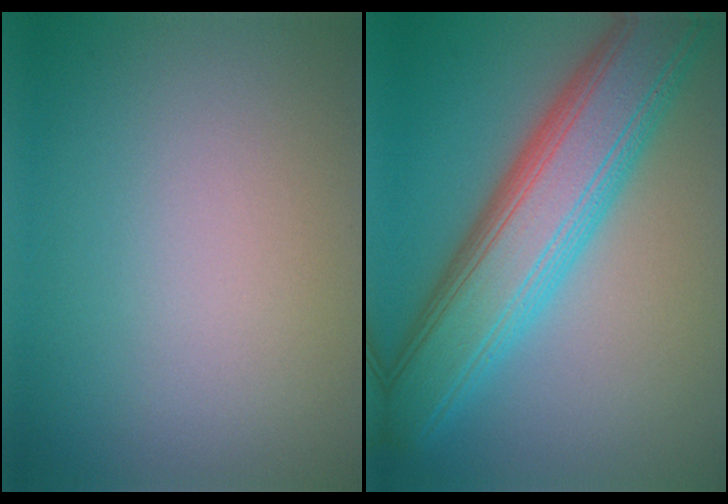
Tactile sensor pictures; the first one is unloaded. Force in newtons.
{"total": 10.2, "press": 10.2, "slide": 0.4}